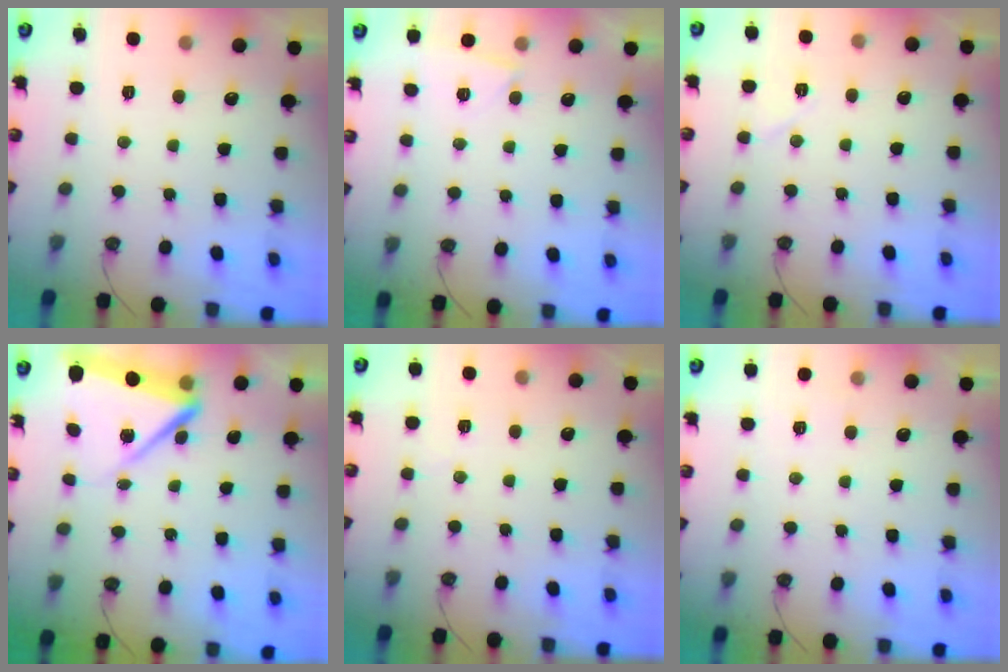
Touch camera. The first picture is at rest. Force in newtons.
{"total": 2.6, "press": 2.6, "slide": 0.7}
{"total": 4.5, "press": 4.0, "slide": 2.0}
{"total": 8.1, "press": 8.1, "slide": 0.7}
{"total": 2.5, "press": 2.3, "slide": 0.9}
{"total": 3.4, "press": 2.2, "slide": 2.7}